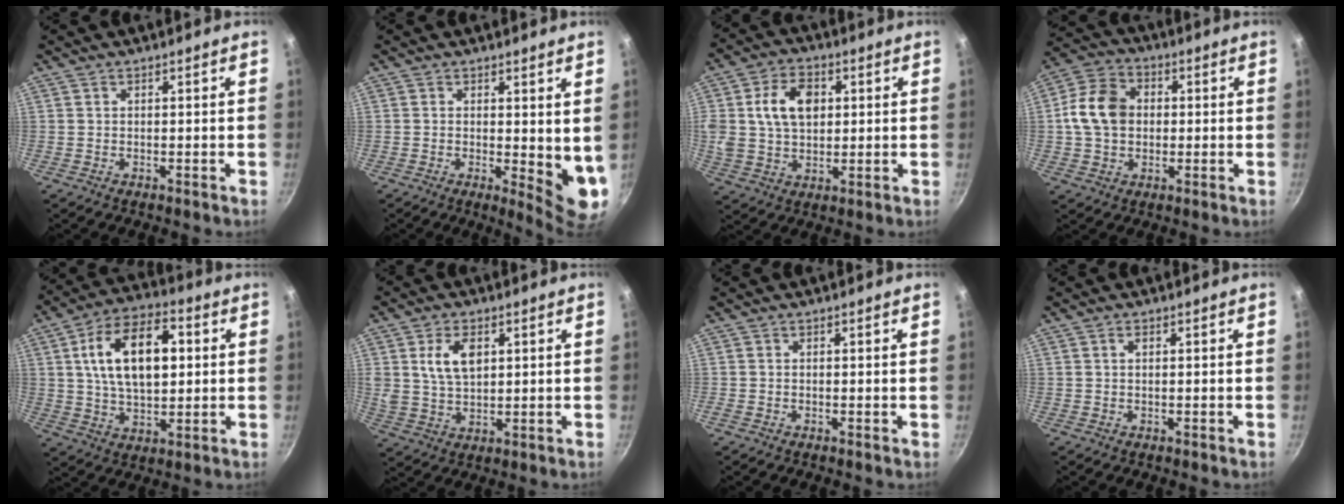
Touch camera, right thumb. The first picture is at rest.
{"total": 7.5, "force": [0.6, 2.9, 6.9], "torque": [-0.082, -0.025, 0.009]}
{"total": 12.2, "force": [2.6, 8.5, 8.3], "torque": [-0.133, 0.008, 0.042]}
{"total": 11.3, "force": [0.5, 8.8, 7.1], "torque": [-0.108, 0.017, -0.006]}
{"total": 17.1, "force": [3.2, 9.7, 13.7], "torque": [-0.208, 0.009, 0.048]}
{"total": 8.0, "force": [2.5, 4.9, 5.9], "torque": [-0.100, -0.013, 0.048]}
{"total": 0.0}
{"total": 0.9, "force": [0.3, 0.4, 0.7], "torque": [-0.013, 0.002, 0.003]}